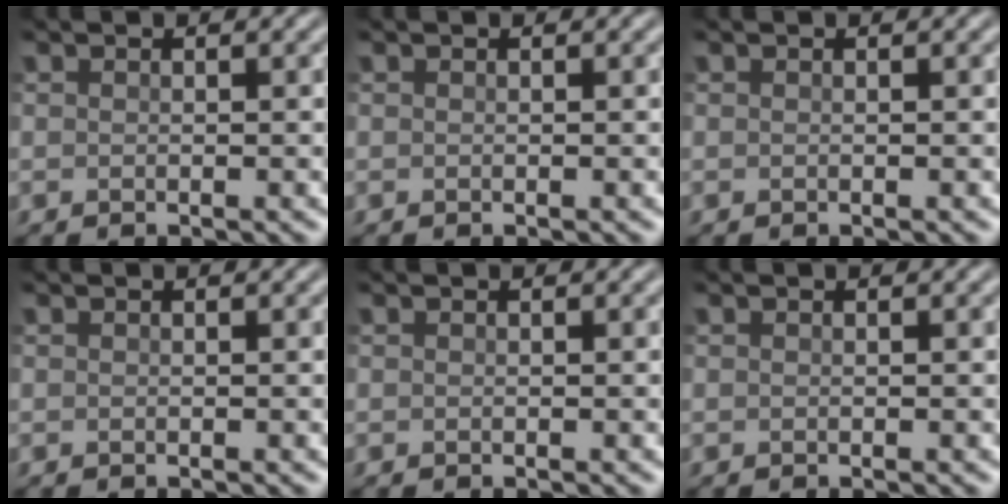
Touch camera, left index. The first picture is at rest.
{"total": 0.0}
{"total": 0.0}
{"total": 0.0}
{"total": 0.0}
{"total": 0.0}